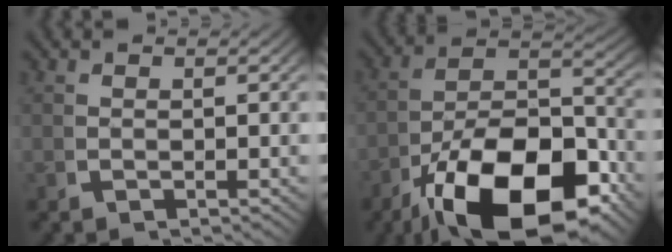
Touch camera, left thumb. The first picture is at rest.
{"total": 16.3, "force": [-5.6, 9.0, 12.4], "torque": [-0.228, -0.064, -0.061]}